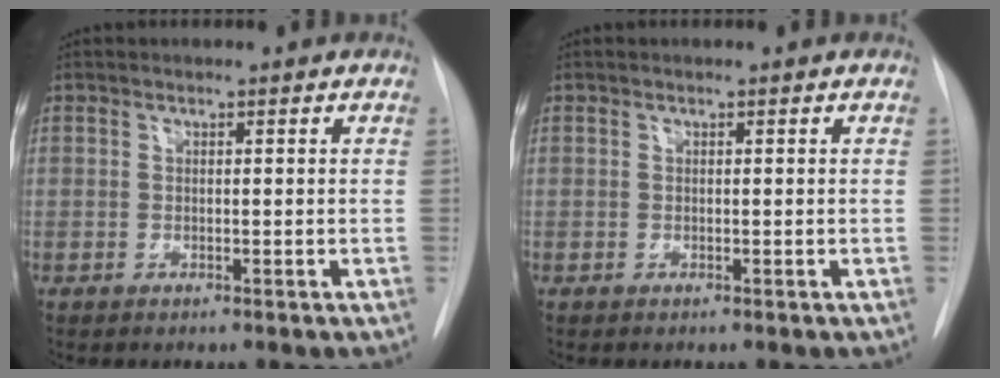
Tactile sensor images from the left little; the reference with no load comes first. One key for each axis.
{"total": 0.0}